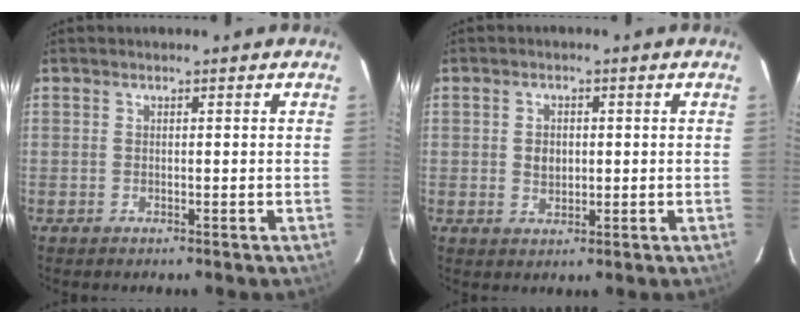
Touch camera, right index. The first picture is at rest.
{"total": 3.3, "force": [0.1, 2.6, 2.0], "torque": [-0.033, 0.005, 0.003]}